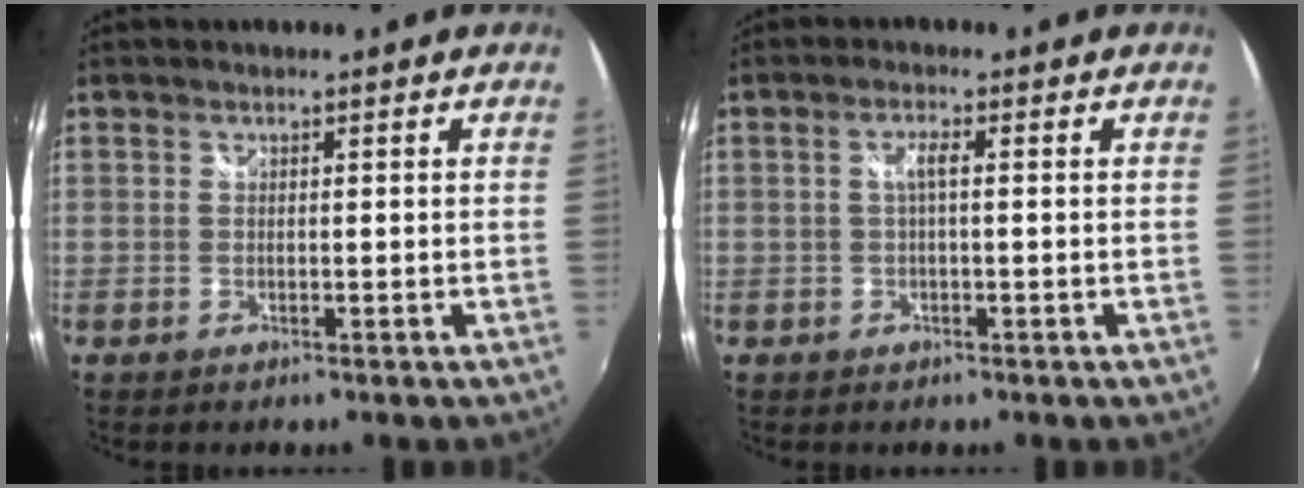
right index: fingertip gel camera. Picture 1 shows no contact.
{"total": 2.1, "force": [0.0, 0.2, 2.1], "torque": [-0.040, 0.004, -0.002]}